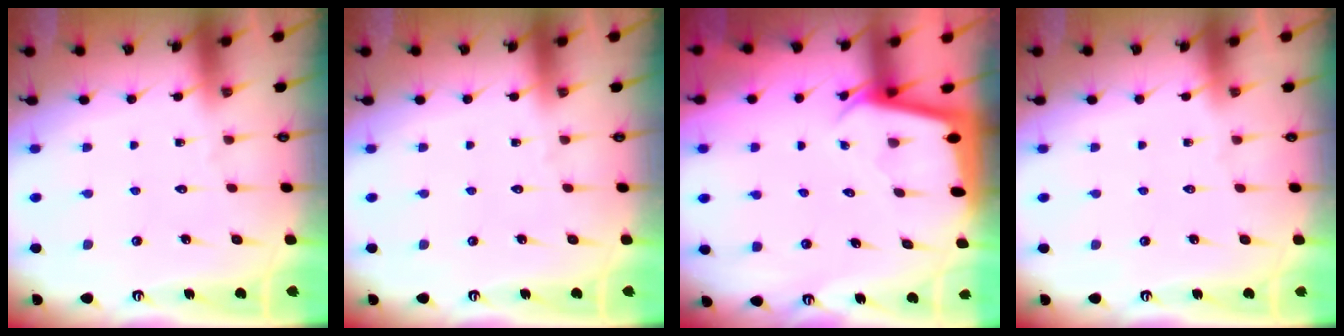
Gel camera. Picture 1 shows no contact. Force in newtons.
{"total": 0.0}
{"total": 2.2, "press": 2.2, "slide": 0.1}
{"total": 0.0}